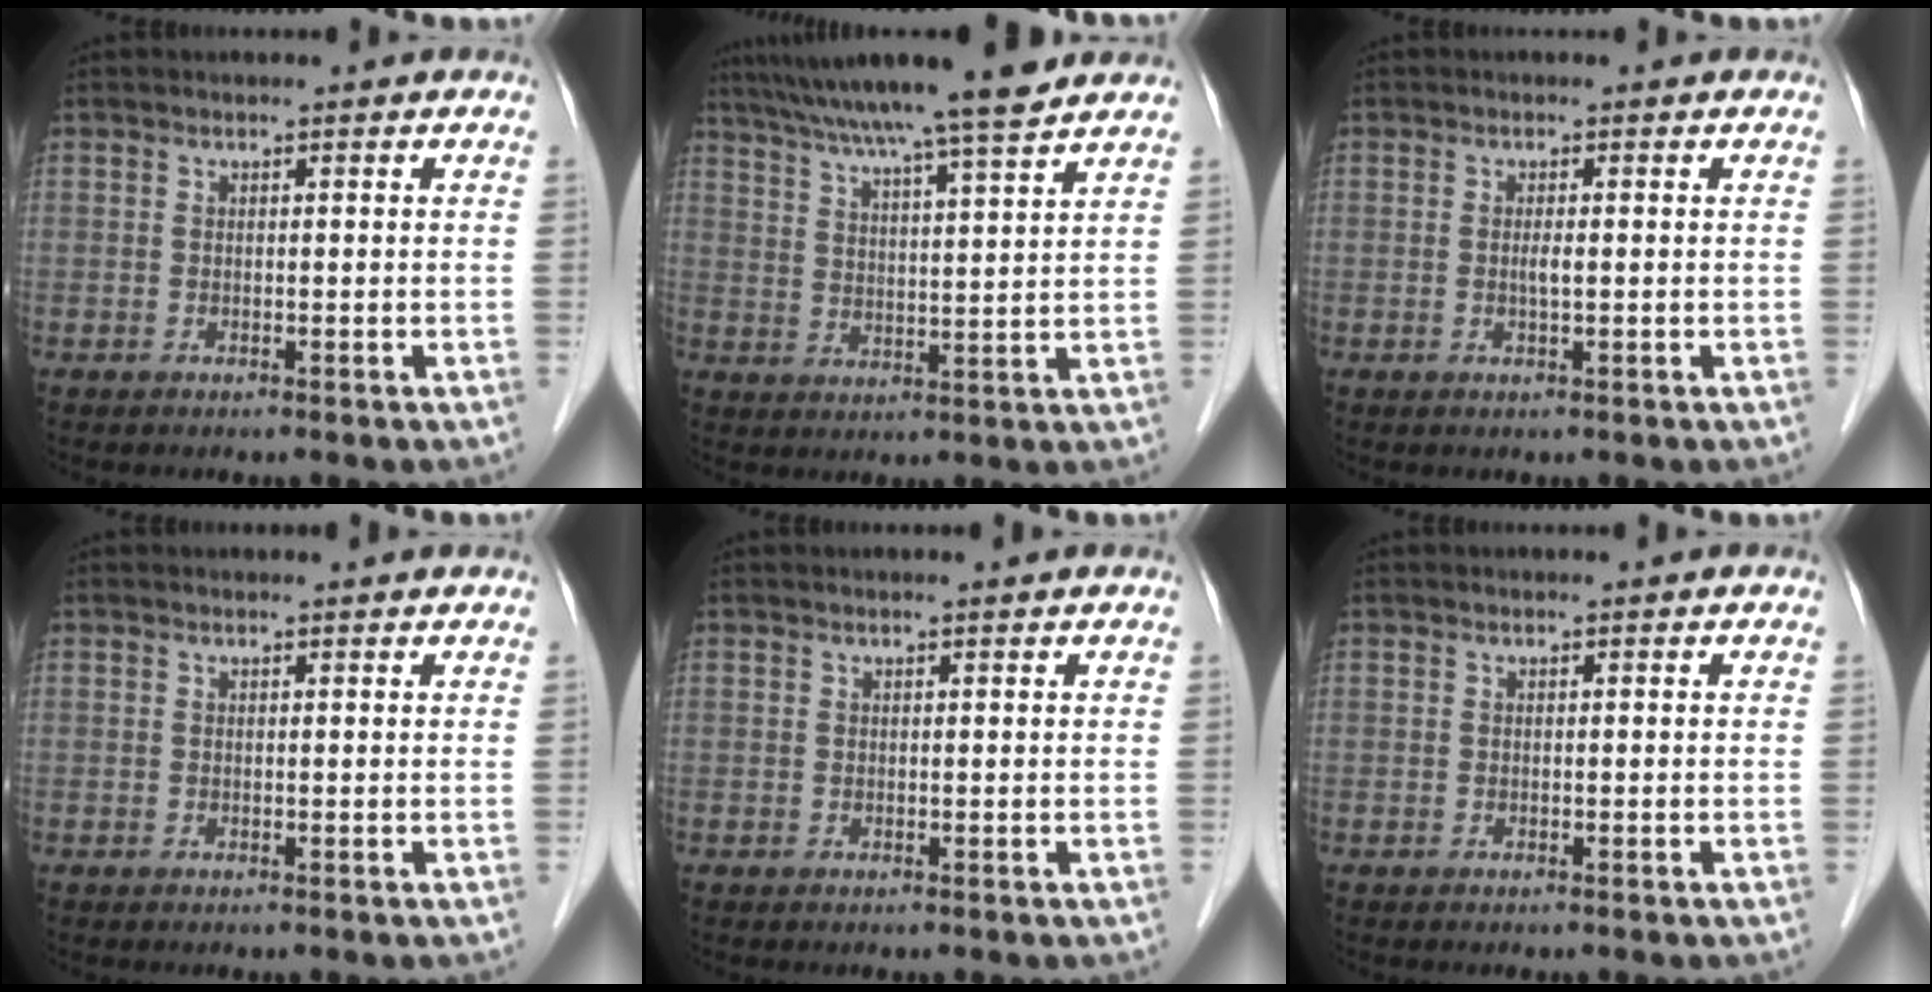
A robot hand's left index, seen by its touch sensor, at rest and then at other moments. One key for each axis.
{"total": 15.8, "fx": 13.4, "fy": -0.4, "fz": 8.5, "tx": -0.145, "ty": 0.024, "tz": 0.200}
{"total": 1.3, "fx": -0.1, "fy": 0.1, "fz": 1.2, "tx": -0.026, "ty": -0.001, "tz": -0.002}
{"total": 1.0, "fx": 1.0, "fy": 0.0, "fz": 0.1, "tx": -0.010, "ty": 0.003, "tz": 0.009}
{"total": 0.7, "fx": 0.6, "fy": -0.1, "fz": 0.3, "tx": -0.010, "ty": 0.004, "tz": 0.011}
{"total": 0.0}